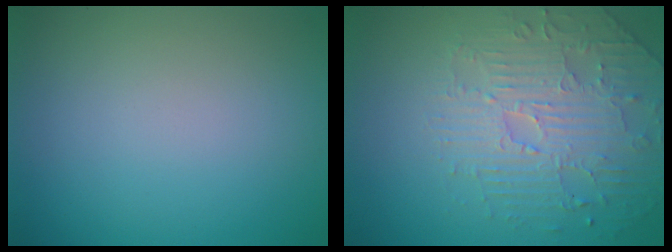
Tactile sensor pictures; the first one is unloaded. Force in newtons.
{"total": 4.4, "press": 4.0, "slide": 1.7}